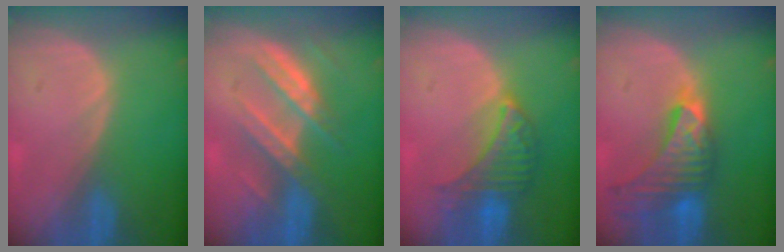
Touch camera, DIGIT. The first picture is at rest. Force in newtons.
{"total": 7.2, "press": 7.1, "slide": 1.4}
{"total": 6.4, "press": 6.4, "slide": 0.5}
{"total": 9.3, "press": 8.3, "slide": 4.3}